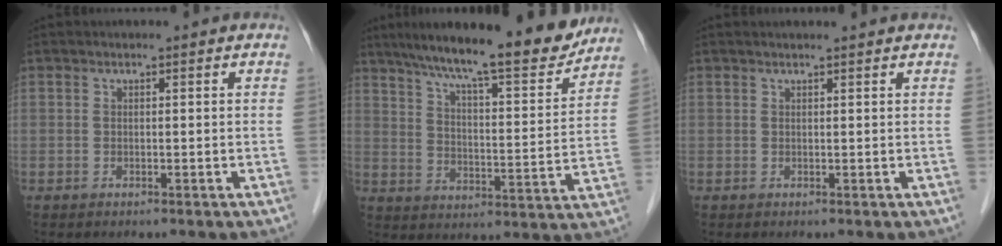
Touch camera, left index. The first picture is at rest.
{"total": 18.7, "force": [16.0, 1.9, 9.5], "torque": [-0.148, -0.008, 0.233]}
{"total": 2.5, "force": [2.4, 0.0, 0.8], "torque": [-0.010, 0.012, 0.026]}